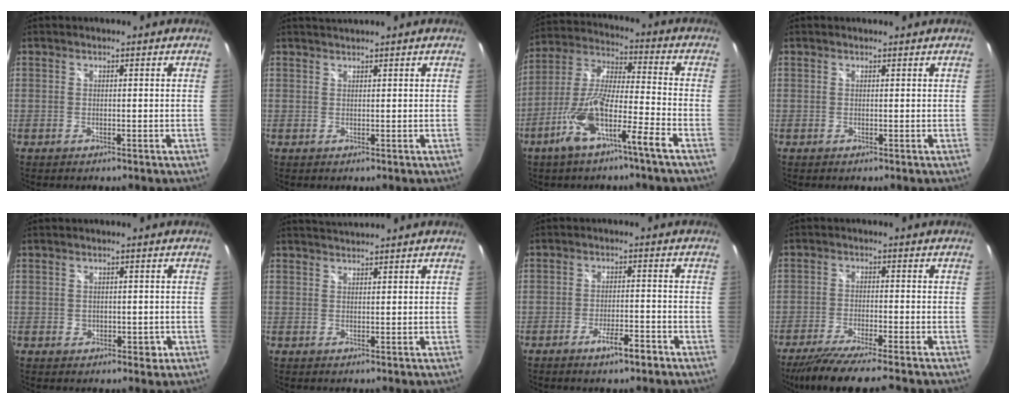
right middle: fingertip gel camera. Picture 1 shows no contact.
{"total": 1.5, "force": [1.4, -0.5, 0.3], "torque": [-0.005, -0.003, 0.025]}
{"total": 12.8, "force": [-7.1, 0.8, 10.6], "torque": [-0.215, -0.002, -0.135]}
{"total": 0.7, "force": [0.7, 0.1, 0.0], "torque": [-0.004, 0.002, 0.010]}
{"total": 2.2, "force": [-0.3, 1.9, 1.0], "torque": [-0.006, -0.001, -0.003]}
{"total": 2.4, "force": [2.4, -0.4, 0.3], "torque": [-0.005, 0.001, 0.042]}
{"total": 4.9, "force": [-3.3, 0.9, 3.5], "torque": [-0.068, -0.004, -0.051]}
{"total": 9.9, "force": [-8.4, -0.3, 5.2], "torque": [-0.112, -0.030, -0.141]}